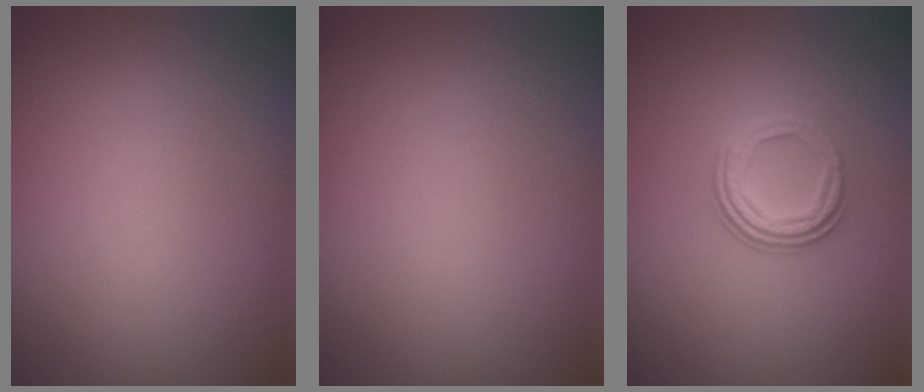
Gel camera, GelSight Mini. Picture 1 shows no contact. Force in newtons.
{"total": 0.0}
{"total": 3.0, "press": 2.3, "slide": 2.0}